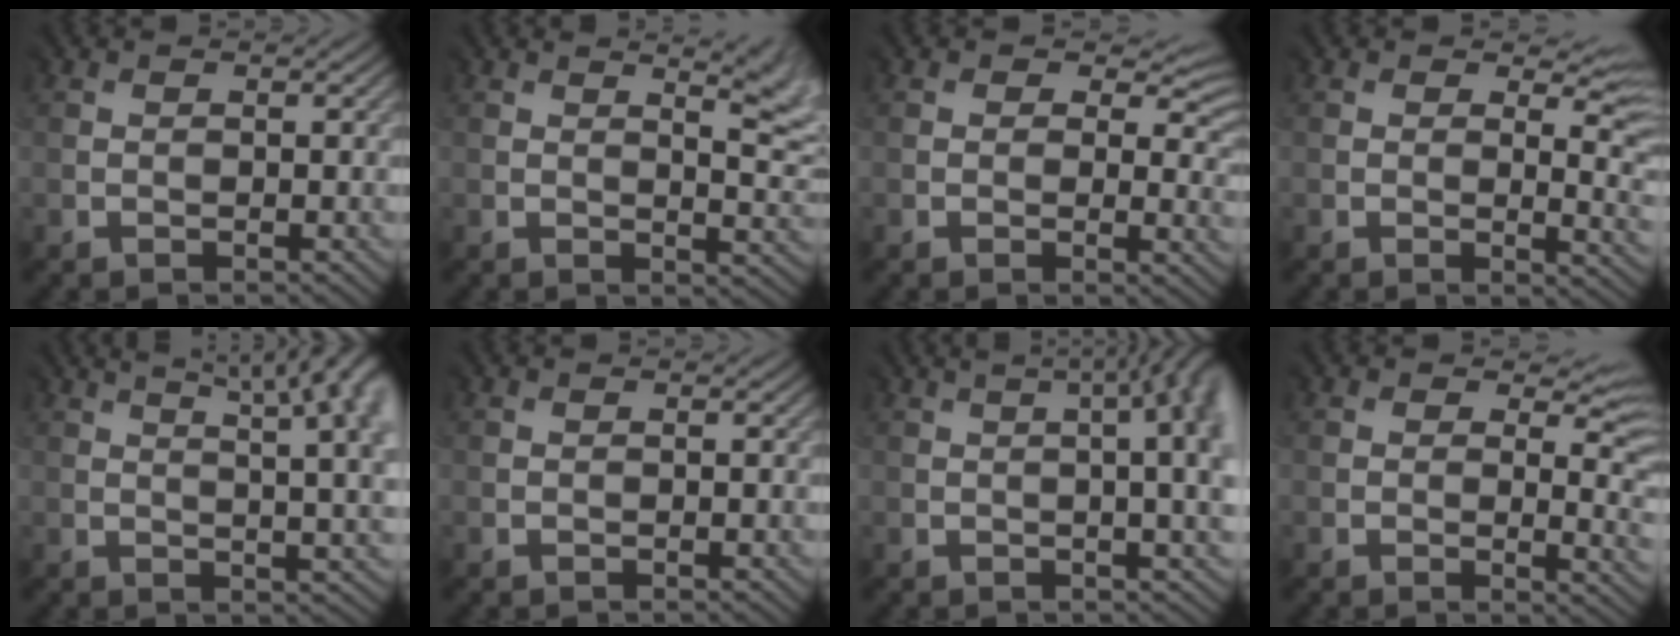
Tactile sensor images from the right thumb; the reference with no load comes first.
{"total": 5.9, "force": [2.8, 1.6, 4.9], "torque": [-0.048, 0.008, 0.037]}
{"total": 5.5, "force": [1.7, 3.2, 4.1], "torque": [-0.058, -0.008, 0.025]}
{"total": 6.1, "force": [1.9, 2.8, 5.1], "torque": [-0.077, -0.011, 0.031]}
{"total": 14.3, "force": [5.8, 4.9, 12.2], "torque": [-0.131, 0.057, 0.072]}
{"total": 0.0}
{"total": 11.8, "force": [1.7, 4.3, 10.8], "torque": [-0.111, 0.048, 0.016]}
{"total": 6.0, "force": [1.8, 3.0, 4.9], "torque": [-0.073, -0.011, 0.030]}